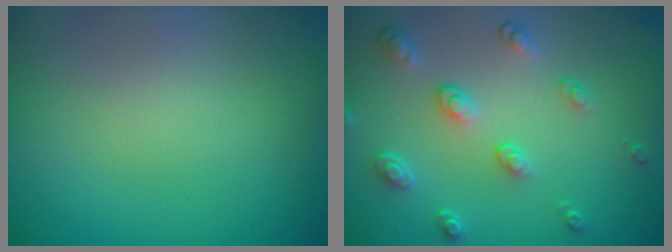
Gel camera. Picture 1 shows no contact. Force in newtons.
{"total": 3.6, "press": 2.9, "slide": 2.1}